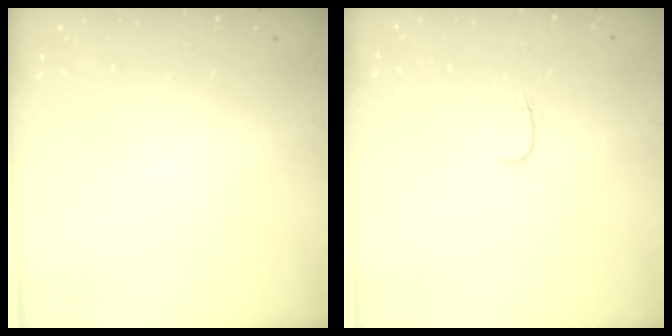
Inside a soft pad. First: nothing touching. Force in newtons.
{"total": 3.6, "press": 3.6, "slide": 0.3}